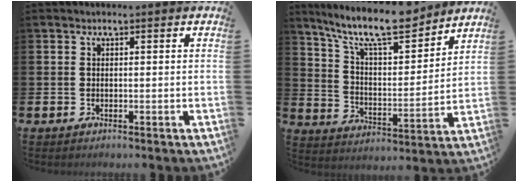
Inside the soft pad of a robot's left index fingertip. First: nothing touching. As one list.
[{"total": 12.1, "force": [10.5, 2.6, 5.5], "torque": [-0.131, -0.056, 0.186]}]